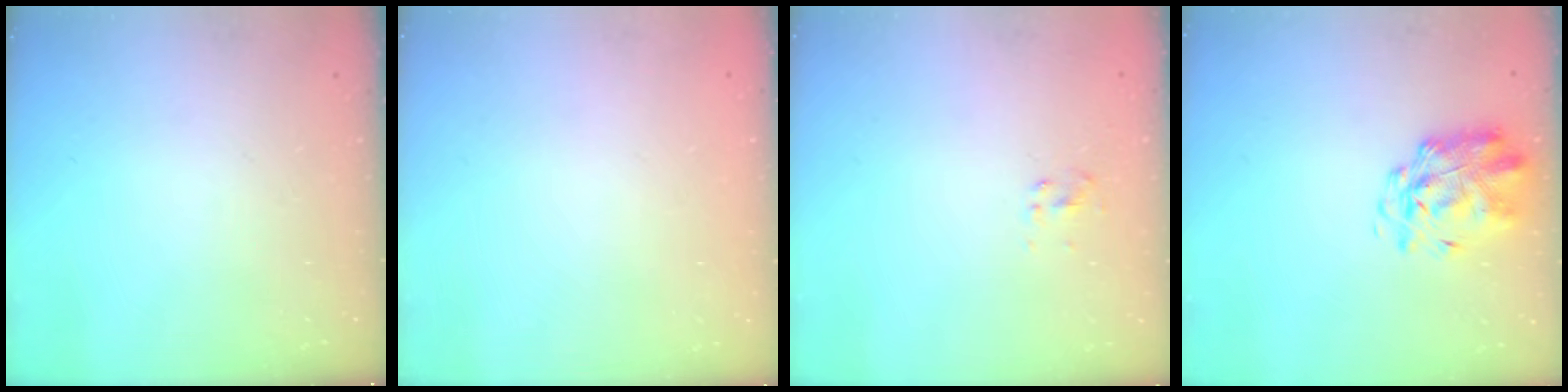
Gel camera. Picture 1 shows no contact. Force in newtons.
{"total": 1.9, "press": 1.9, "slide": 0.2}
{"total": 2.6, "press": 2.4, "slide": 0.8}
{"total": 2.9, "press": 2.8, "slide": 0.7}